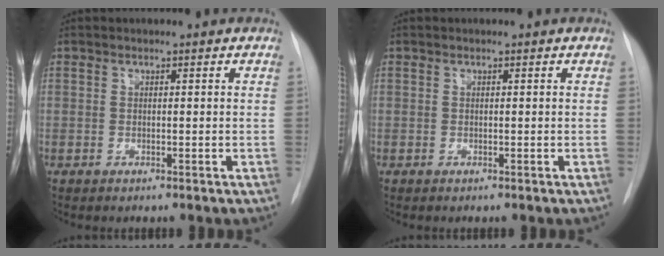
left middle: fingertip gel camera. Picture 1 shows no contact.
{"total": 0.0}